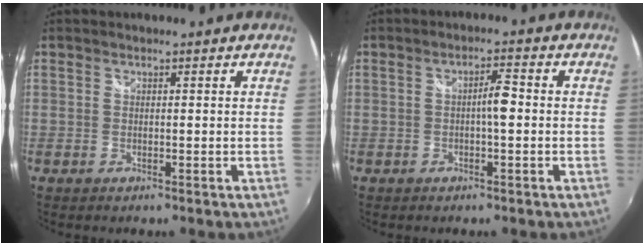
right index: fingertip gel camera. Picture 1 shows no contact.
{"total": 3.1, "force": [-0.4, 0.6, 3.0], "torque": [-0.050, 0.008, -0.008]}